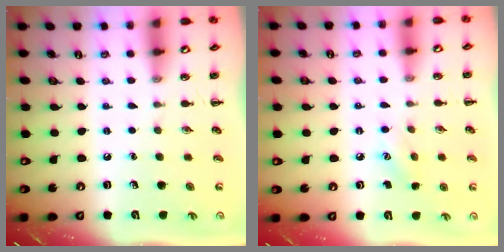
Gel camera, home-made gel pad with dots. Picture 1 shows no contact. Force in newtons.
{"total": 5.2, "press": 5.0, "slide": 1.3}